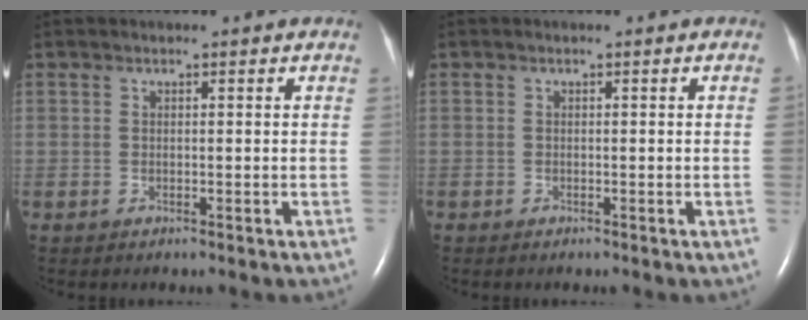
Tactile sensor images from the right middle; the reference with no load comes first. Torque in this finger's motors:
{"motor_torque": [0.36, -0.35, -1.06, -0.21]}